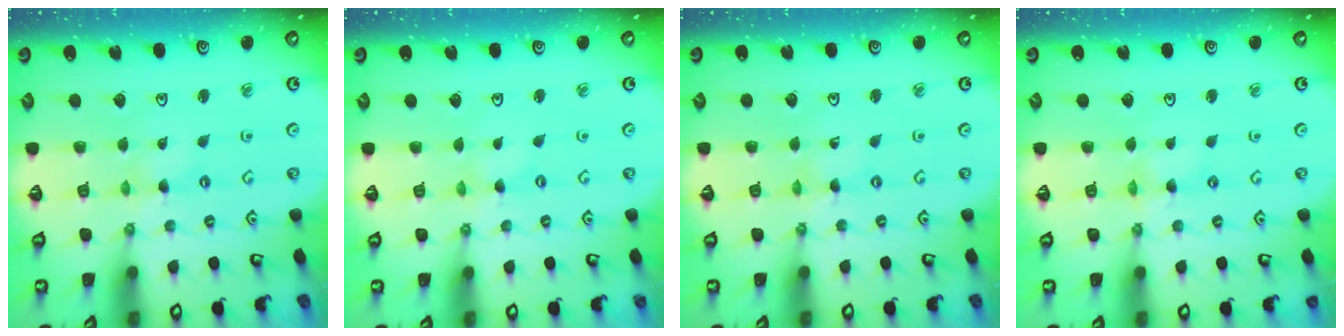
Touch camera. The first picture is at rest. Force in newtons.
{"total": 0.0}
{"total": 0.0}
{"total": 1.0, "press": 0.9, "slide": 0.2}